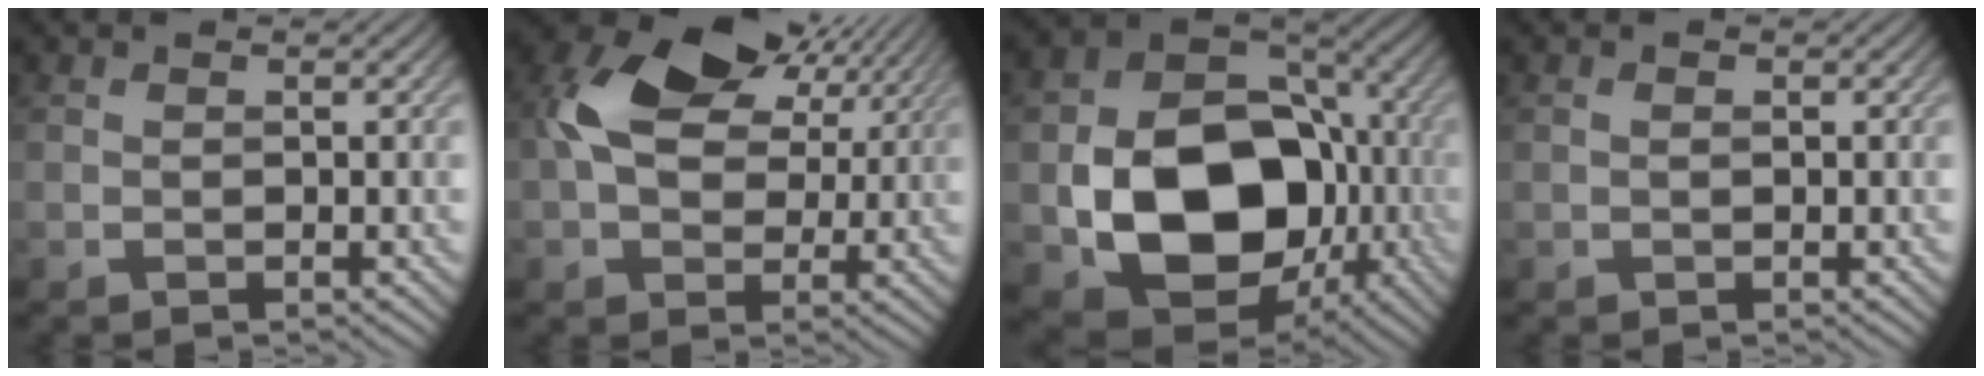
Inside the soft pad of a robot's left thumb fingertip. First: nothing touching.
{"total": 12.4, "force": [3.8, 8.4, 8.3], "torque": [-0.181, 0.012, 0.072]}
{"total": 16.0, "force": [-3.5, 11.7, 10.2], "torque": [-0.166, -0.031, -0.063]}
{"total": 0.7, "force": [0.1, 0.5, 0.5], "torque": [-0.010, 0.001, 0.001]}